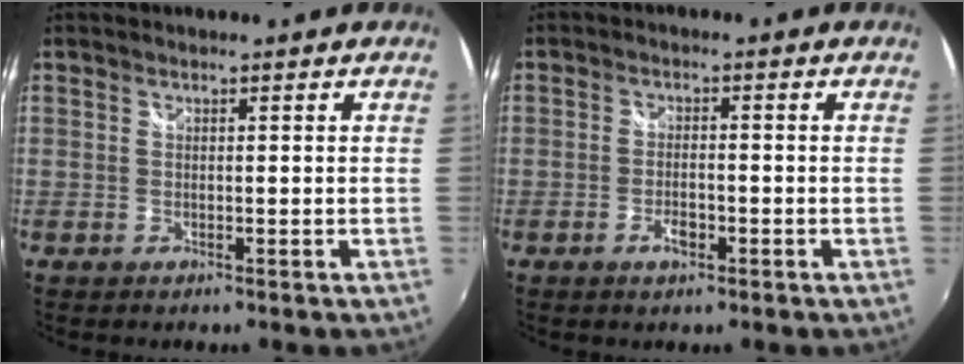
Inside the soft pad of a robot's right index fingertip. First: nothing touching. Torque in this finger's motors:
{"motor_torque": [-0.05, -0.01, 0.05, 0.03]}